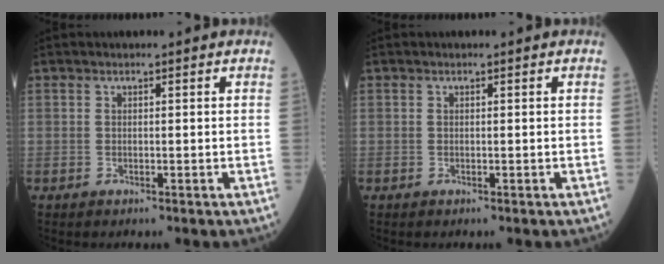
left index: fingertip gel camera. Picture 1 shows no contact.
{"total": 0.0}